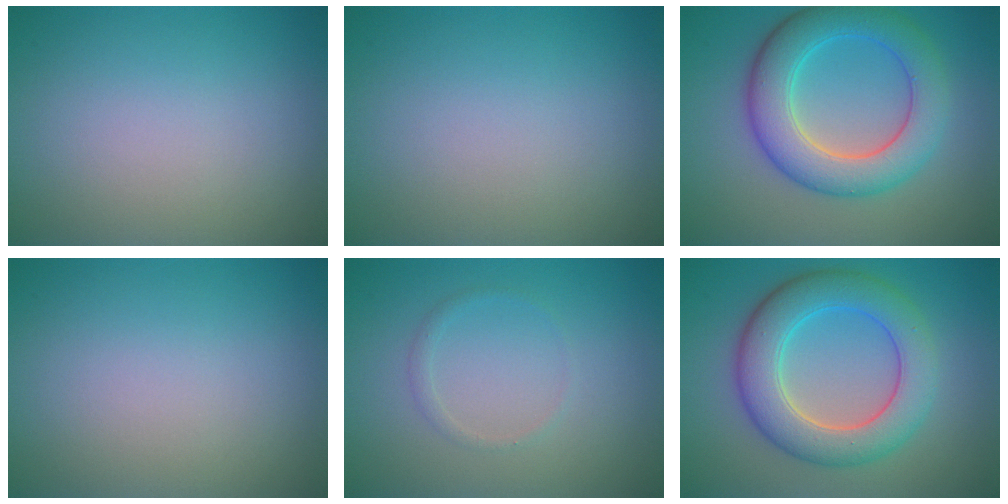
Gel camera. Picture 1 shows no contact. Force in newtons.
{"total": 0.0}
{"total": 7.1, "press": 7.1, "slide": 0.1}
{"total": 0.0}
{"total": 0.8, "press": 0.8, "slide": 0.0}
{"total": 7.2, "press": 7.2, "slide": 0.5}